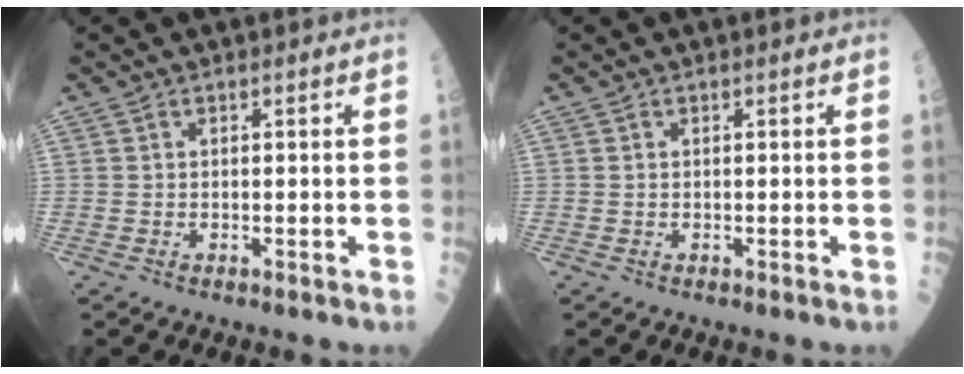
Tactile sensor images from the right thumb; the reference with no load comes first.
{"total": 0.0}